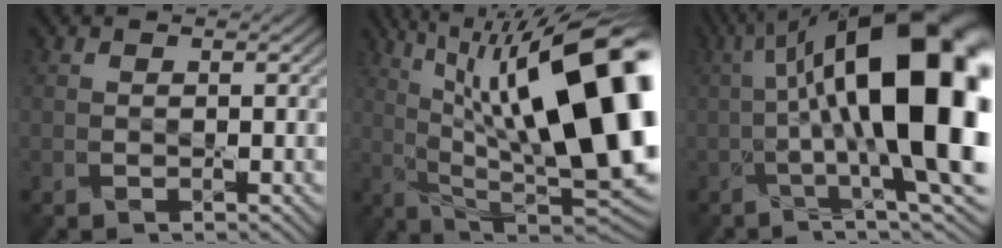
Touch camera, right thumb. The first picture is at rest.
{"total": 22.8, "force": [5.5, 8.3, 20.5], "torque": [-0.298, 0.035, 0.078]}
{"total": 21.5, "force": [1.0, 7.0, 20.3], "torque": [-0.303, 0.035, 0.012]}